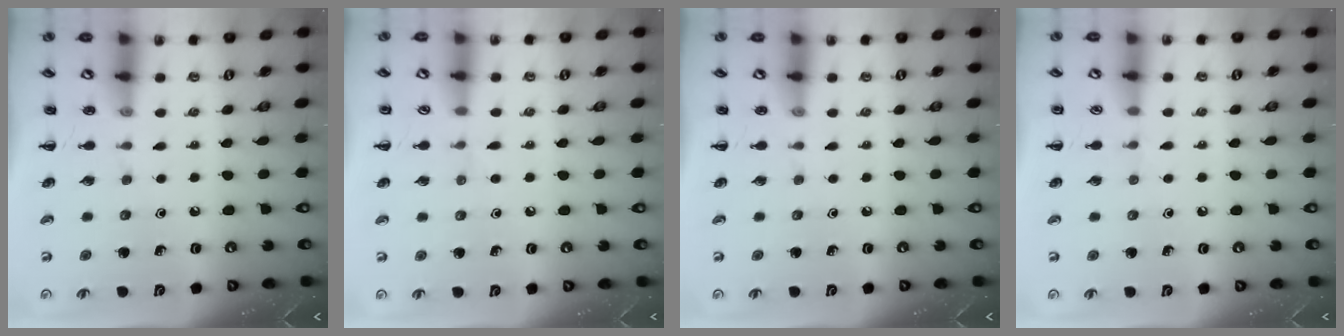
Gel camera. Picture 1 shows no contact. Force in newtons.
{"total": 3.8, "press": 3.5, "slide": 1.5}
{"total": 0.0}
{"total": 2.9, "press": 2.8, "slide": 1.0}